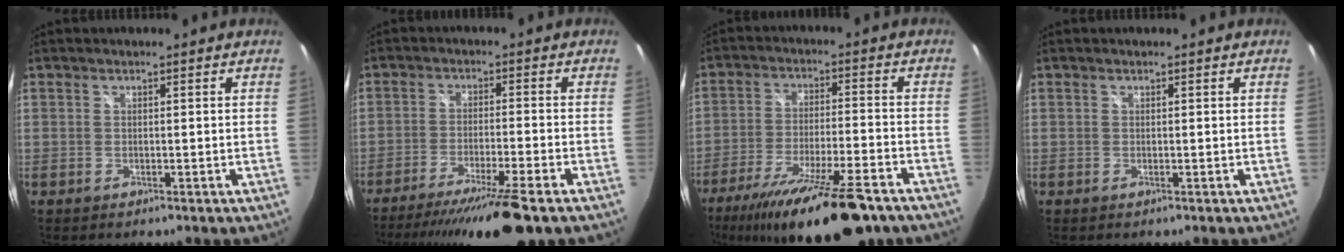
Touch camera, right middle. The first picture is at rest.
{"total": 14.6, "force": [-11.7, -0.3, 8.7], "torque": [-0.167, -0.031, -0.186]}
{"total": 20.2, "force": [-15.0, 4.0, 13.0], "torque": [-0.238, -0.047, -0.235]}
{"total": 0.0}